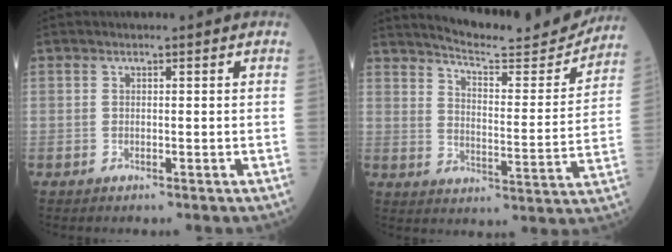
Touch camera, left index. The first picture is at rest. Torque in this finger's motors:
{"motor_torque": [0.73, -1.40, -0.26, 0.04]}